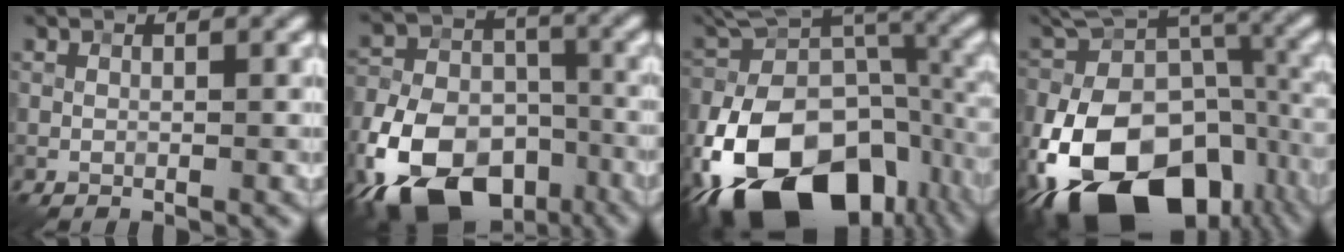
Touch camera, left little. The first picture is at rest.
{"total": 15.0, "force": [-8.6, 8.9, 8.4], "torque": [-0.164, -0.028, -0.154]}
{"total": 19.0, "force": [-9.9, 10.9, 11.9], "torque": [-0.215, -0.022, -0.166]}
{"total": 20.8, "force": [-10.4, 12.8, 12.7], "torque": [-0.232, -0.023, -0.159]}